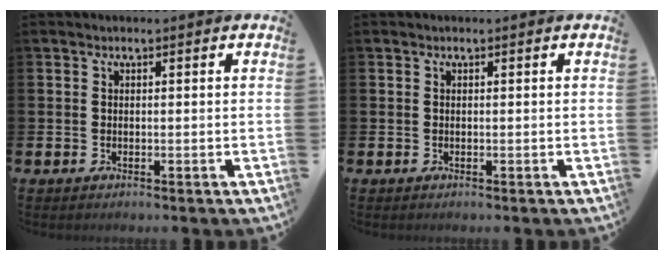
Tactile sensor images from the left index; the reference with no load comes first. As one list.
[{"total": 0.0}]